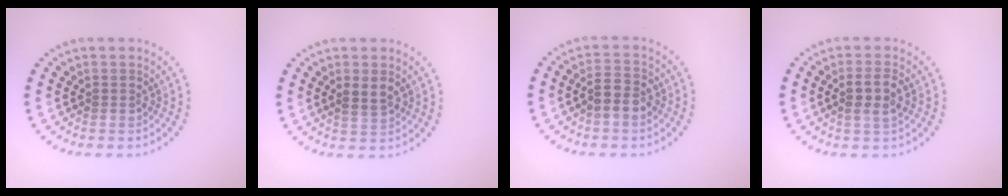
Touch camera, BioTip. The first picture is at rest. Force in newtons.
{"total": 1.9, "press": 1.8, "slide": 0.7}
{"total": 2.9, "press": 2.8, "slide": 0.5}
{"total": 2.4, "press": 2.3, "slide": 0.8}